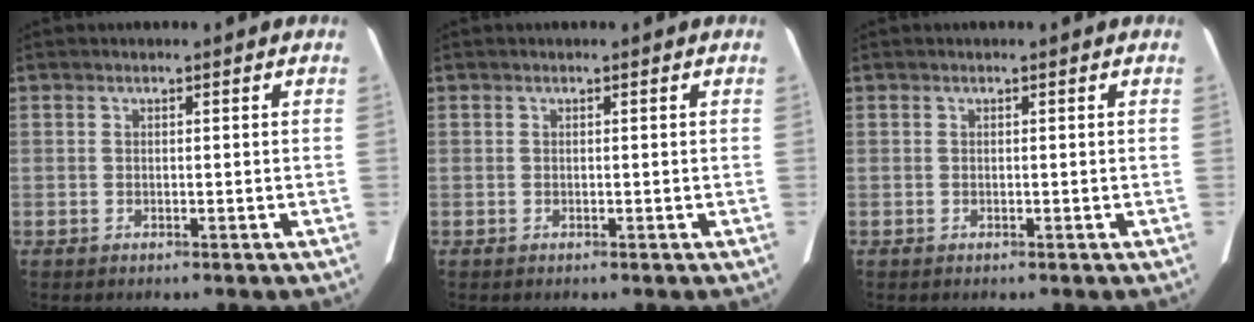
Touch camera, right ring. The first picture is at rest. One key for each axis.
{"total": 0.0}
{"total": 0.0}